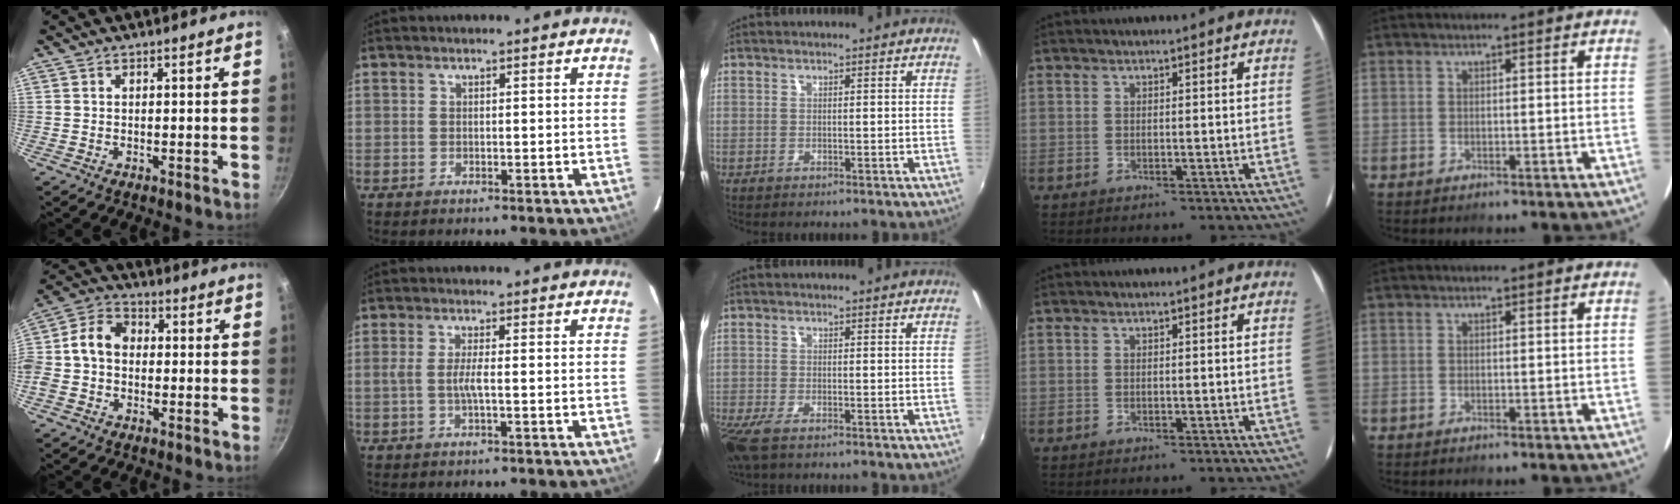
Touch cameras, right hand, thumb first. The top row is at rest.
{"thumb": {"total": 9.0, "force": [-0.3, 7.1, 5.6], "torque": [-0.081, 0.026, -0.030]}, "index": {"total": 2.7, "force": [-0.6, -0.2, 2.6], "torque": [-0.051, 0.000, -0.011]}, "middle": {"total": 6.2, "force": [-4.2, 1.9, 4.2], "torque": [-0.104, -0.029, -0.082]}}